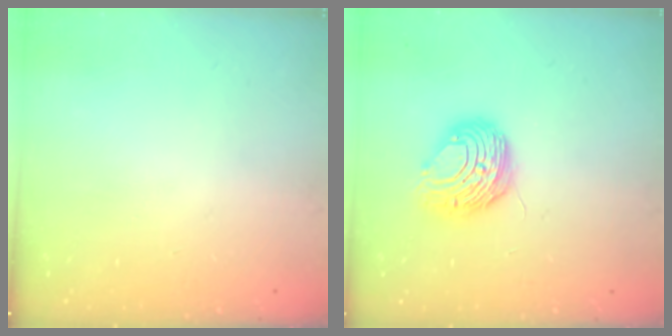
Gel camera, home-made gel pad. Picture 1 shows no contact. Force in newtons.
{"total": 10.0, "press": 9.9, "slide": 1.2}